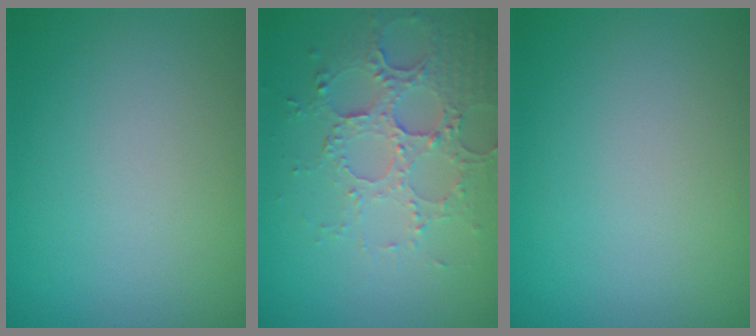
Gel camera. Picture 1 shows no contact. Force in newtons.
{"total": 5.1, "press": 3.7, "slide": 3.6}
{"total": 0.0}